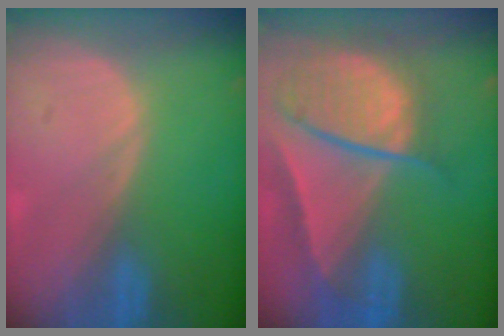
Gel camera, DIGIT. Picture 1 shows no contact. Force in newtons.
{"total": 10.2, "press": 8.4, "slide": 5.7}